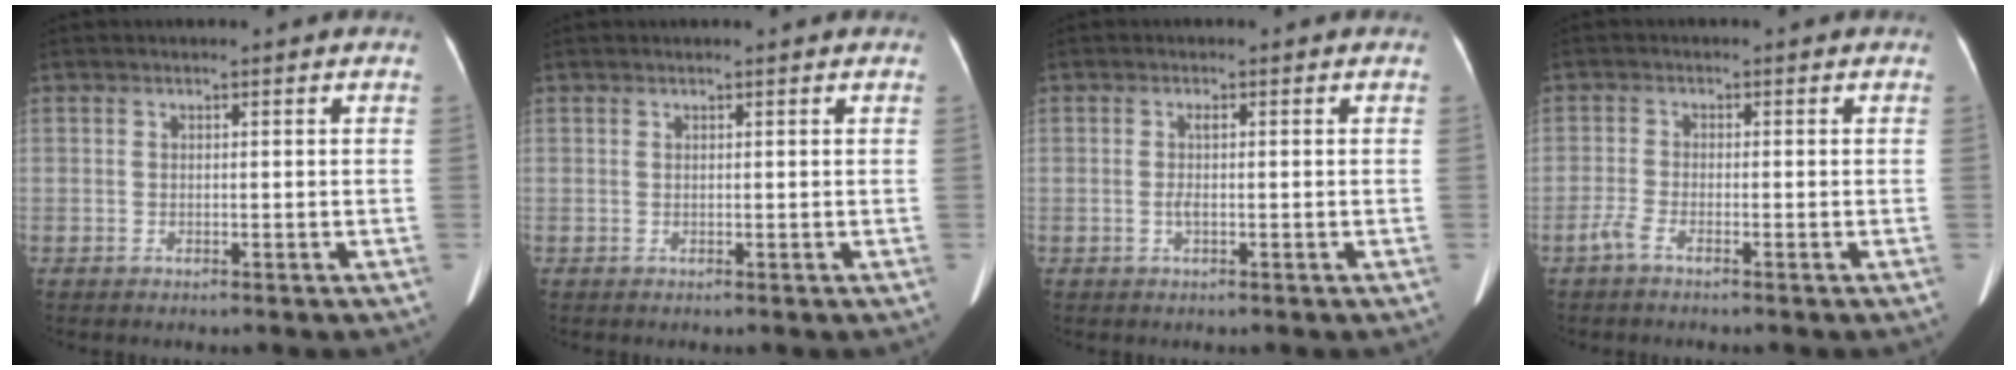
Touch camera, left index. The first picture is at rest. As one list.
[{"total": 0.8, "force": [0.8, 0.1, 0.2], "torque": [-0.011, 0.009, 0.009]}, {"total": 1.5, "force": [-0.3, 0.2, 1.4], "torque": [-0.028, -0.002, -0.003]}, {"total": 2.1, "force": [-1.5, 0.1, 1.4], "torque": [-0.034, -0.004, -0.034]}]